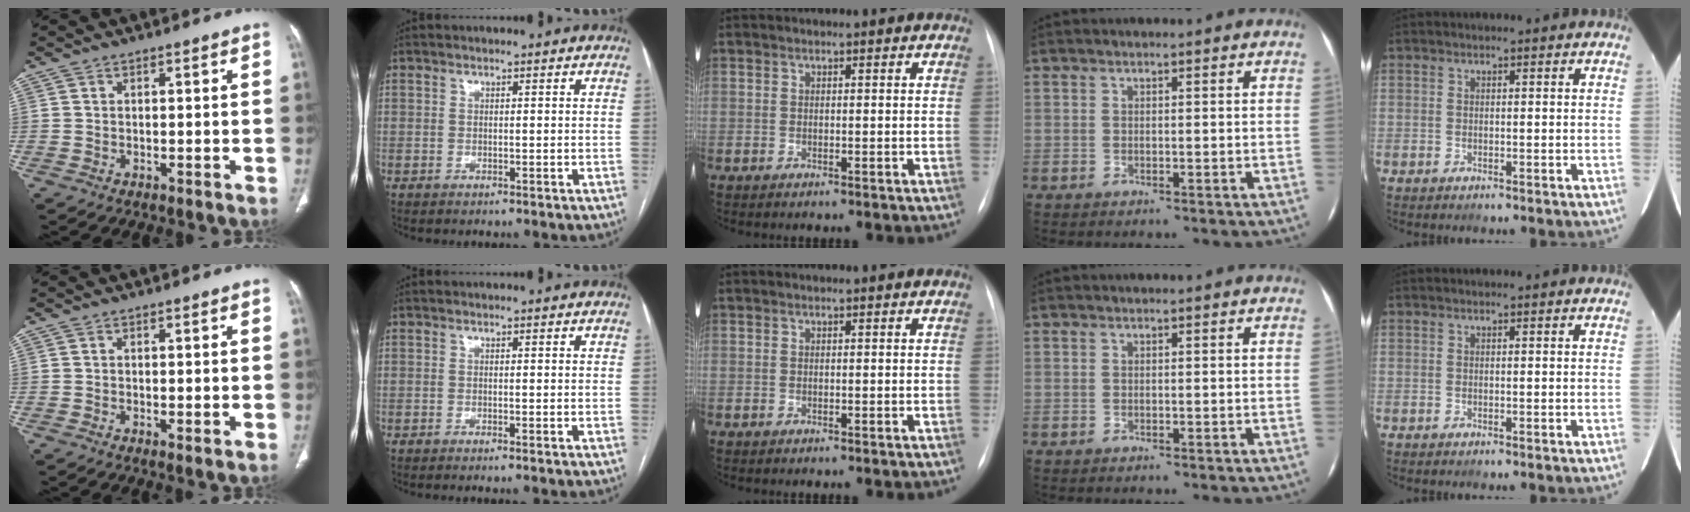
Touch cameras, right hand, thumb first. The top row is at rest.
{"thumb": {"total": 1.0, "force": [-0.1, 0.2, 0.9], "torque": [-0.022, -0.006, -0.002]}, "index": {"total": 0.6, "force": [-0.4, -0.2, 0.4], "torque": [-0.010, 0.001, -0.009]}}